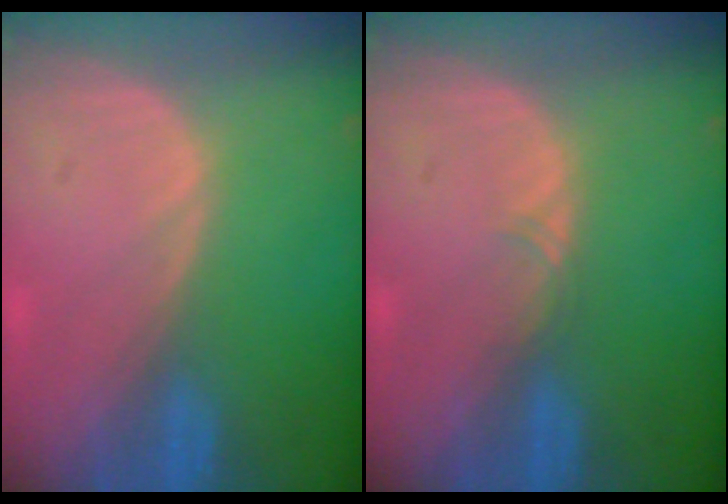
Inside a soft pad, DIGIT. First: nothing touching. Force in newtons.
{"total": 0.9, "press": 0.8, "slide": 0.2}